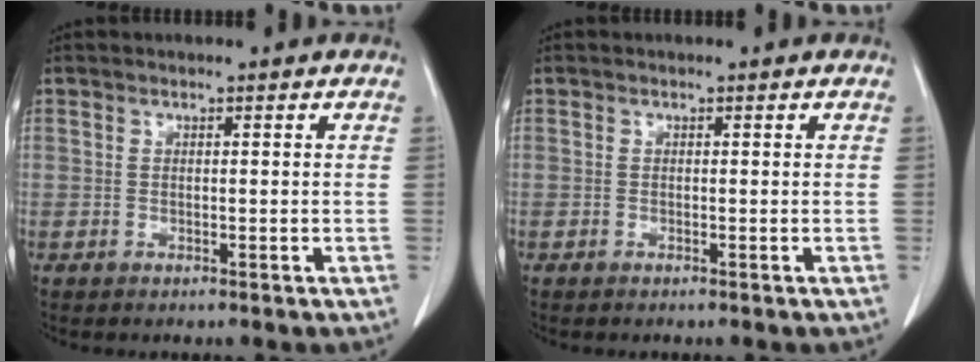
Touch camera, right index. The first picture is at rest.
{"total": 0.0}